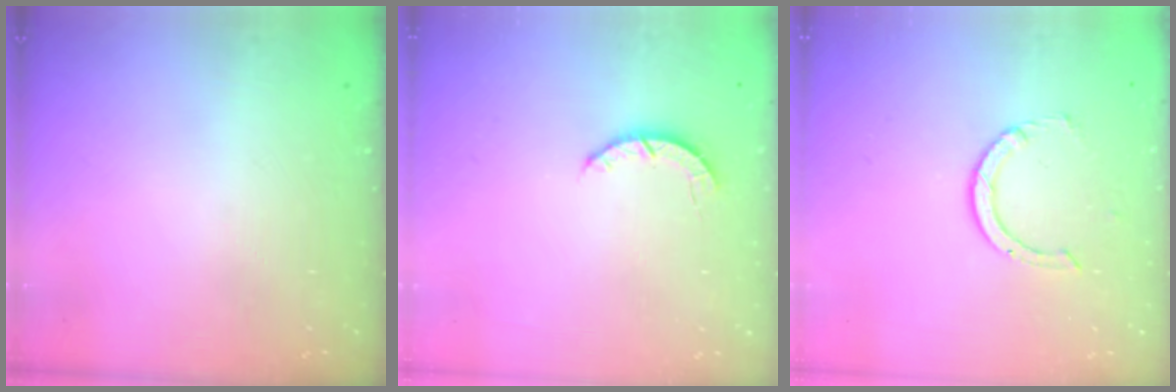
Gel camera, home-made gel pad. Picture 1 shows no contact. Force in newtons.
{"total": 2.8, "press": 2.8, "slide": 0.4}
{"total": 1.7, "press": 1.7, "slide": 0.1}